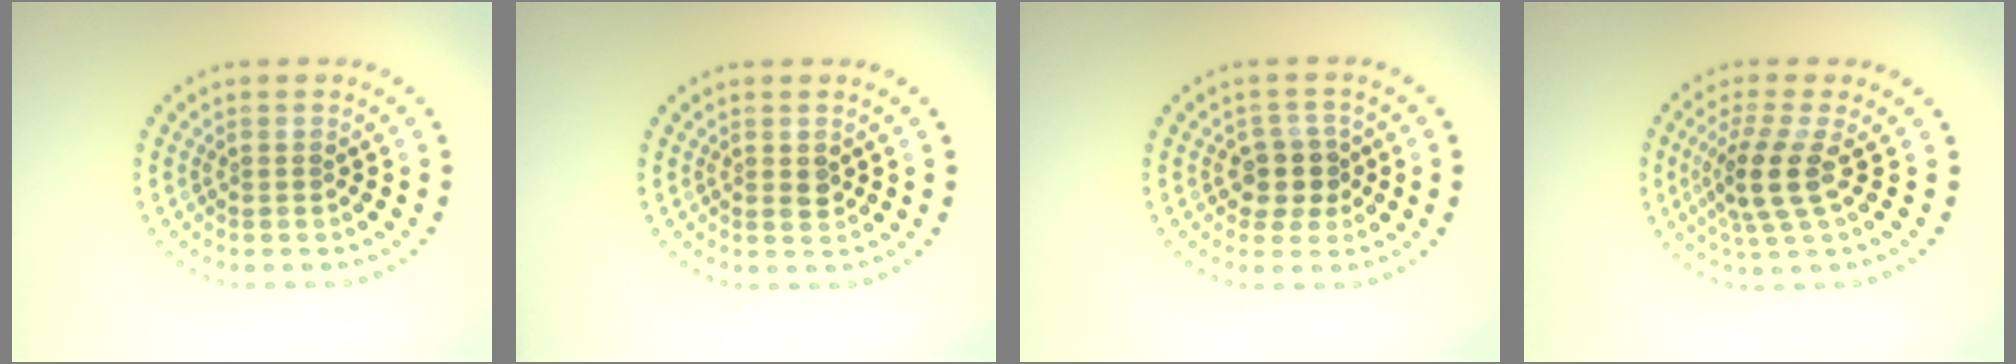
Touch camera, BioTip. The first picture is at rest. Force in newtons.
{"total": 1.1, "press": 1.1, "slide": 0.1}
{"total": 2.7, "press": 2.4, "slide": 1.2}
{"total": 3.7, "press": 2.9, "slide": 2.4}